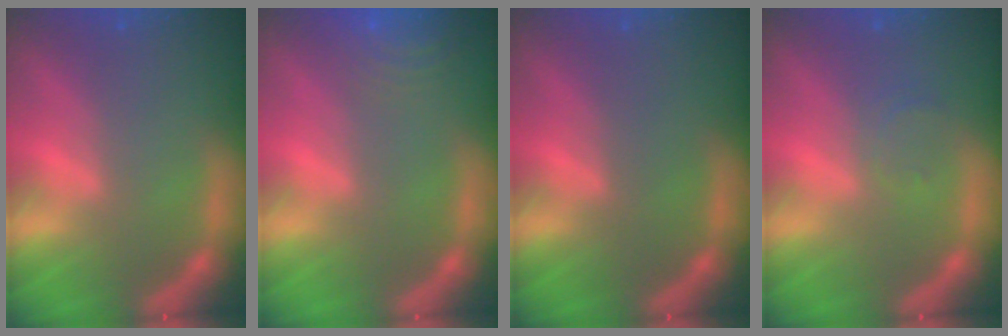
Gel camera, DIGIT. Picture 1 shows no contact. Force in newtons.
{"total": 7.0}
{"total": 0.0}
{"total": 1.5}